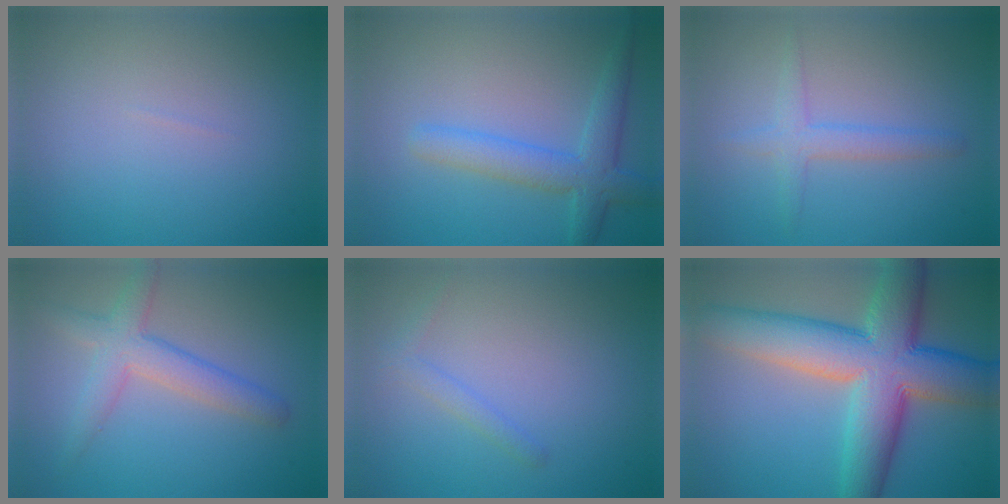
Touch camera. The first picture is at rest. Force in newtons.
{"total": 4.1, "press": 4.0, "slide": 0.2}
{"total": 2.3, "press": 2.3, "slide": 0.1}
{"total": 3.9, "press": 3.9, "slide": 0.1}
{"total": 1.2, "press": 1.2, "slide": 0.1}
{"total": 12.0, "press": 11.9, "slide": 0.5}